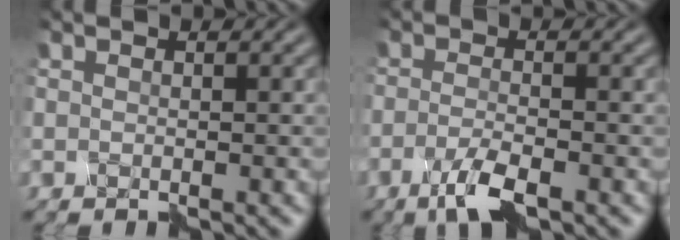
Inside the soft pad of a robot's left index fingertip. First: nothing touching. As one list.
[{"total": 3.0, "force": [-2.0, 0.3, 2.1], "torque": [-0.062, 0.001, -0.046]}]